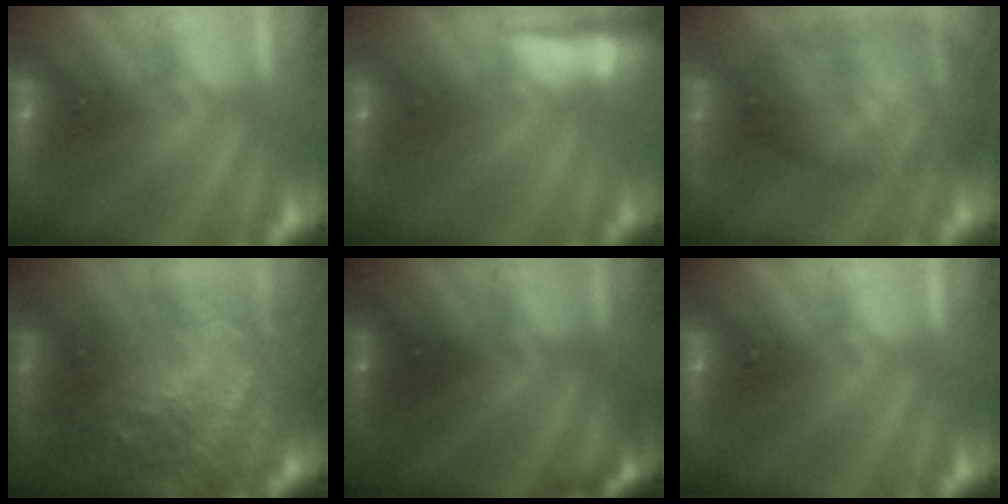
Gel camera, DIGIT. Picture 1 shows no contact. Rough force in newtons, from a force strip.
{"total": 7.3}
{"total": 7.8}
{"total": 7.8}
{"total": 2.2}
{"total": 0.0}